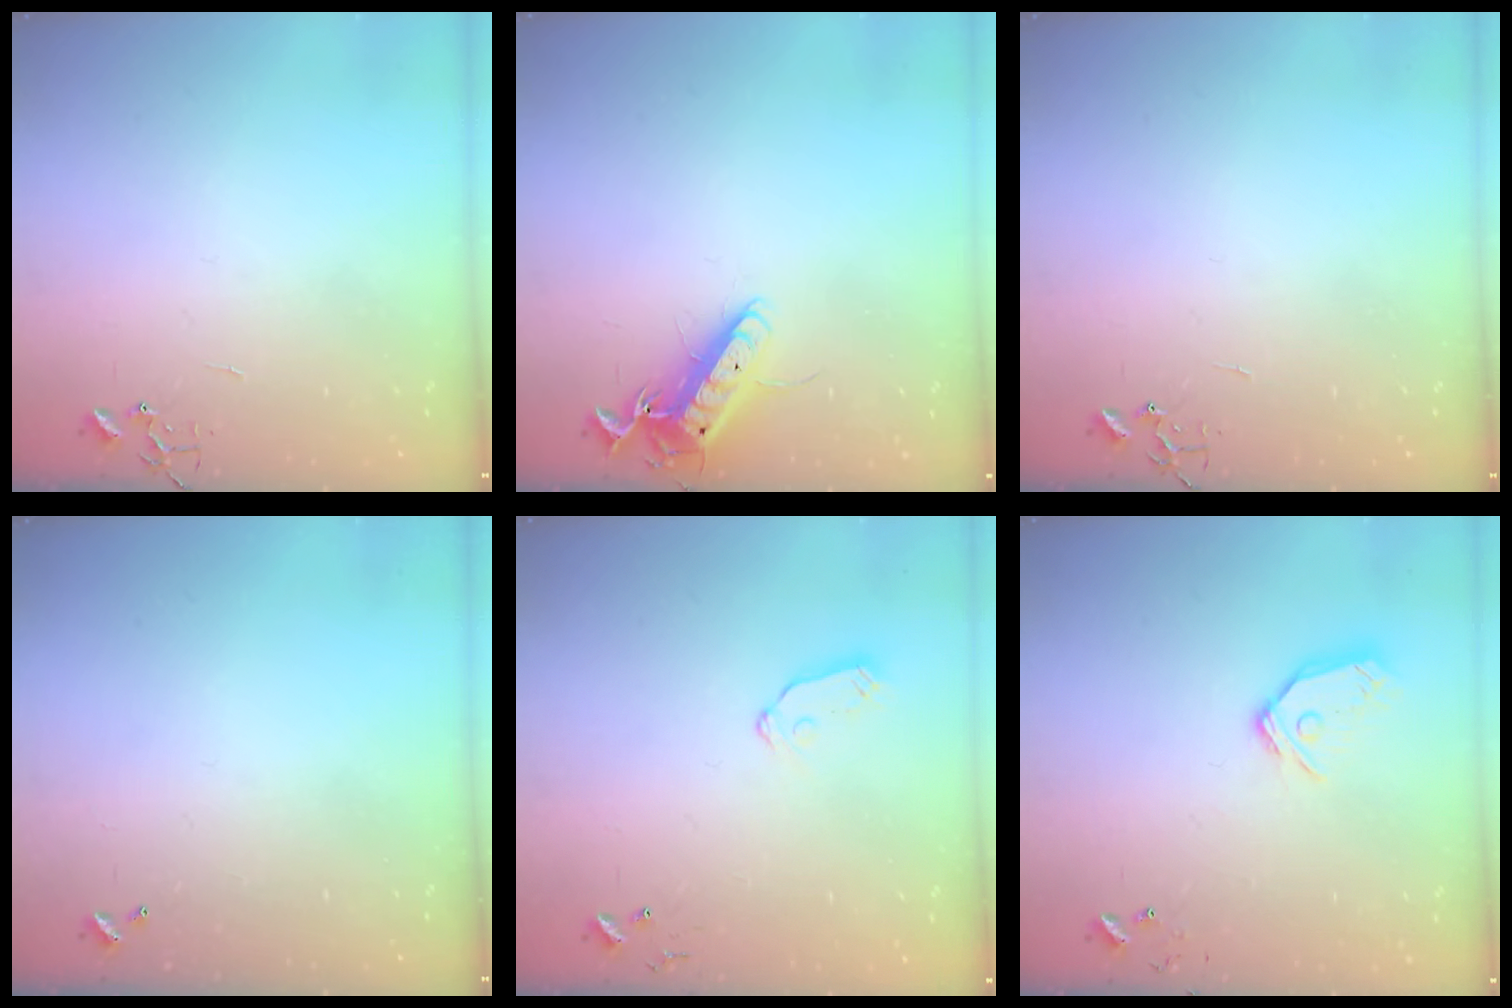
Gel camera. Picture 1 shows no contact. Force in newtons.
{"total": 13.2, "press": 13.1, "slide": 1.2}
{"total": 0.0}
{"total": 0.0}
{"total": 6.8, "press": 6.8, "slide": 0.4}
{"total": 11.6, "press": 11.6, "slide": 1.4}